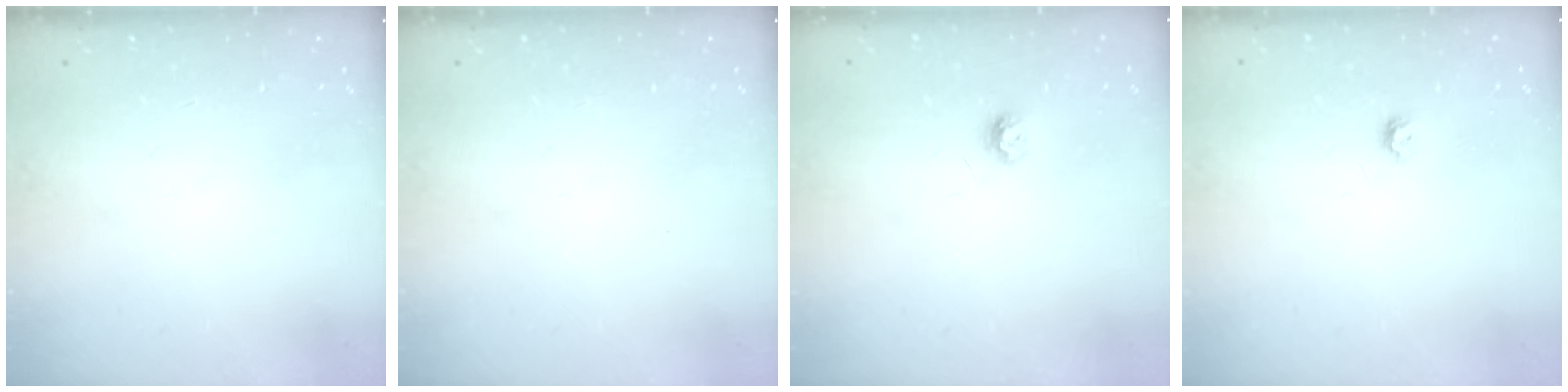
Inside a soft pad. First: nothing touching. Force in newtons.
{"total": 0.0}
{"total": 4.7, "press": 4.7, "slide": 0.5}
{"total": 3.9, "press": 3.9, "slide": 0.6}